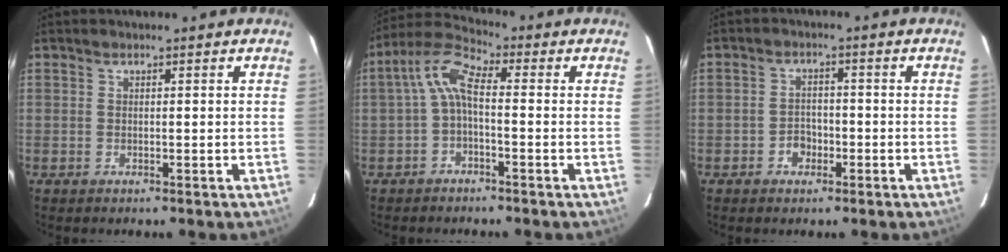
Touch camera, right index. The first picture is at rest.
{"total": 6.2, "force": [-0.7, 2.4, 5.7], "torque": [-0.130, 0.023, -0.020]}
{"total": 3.3, "force": [-1.6, 2.7, 1.2], "torque": [-0.026, 0.009, -0.022]}